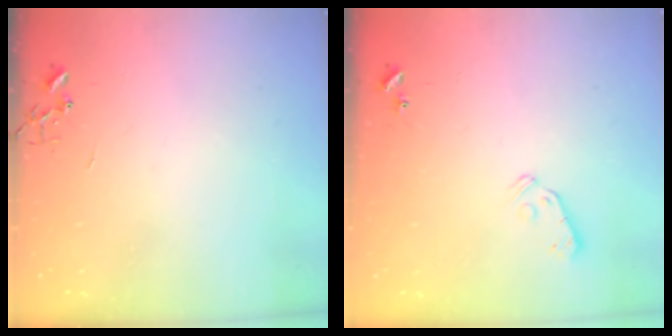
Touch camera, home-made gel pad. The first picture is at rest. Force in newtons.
{"total": 5.9, "press": 5.9, "slide": 0.6}